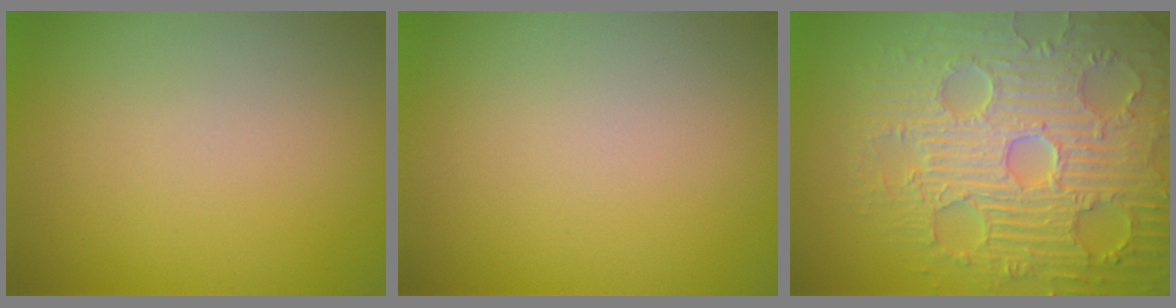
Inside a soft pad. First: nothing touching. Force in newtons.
{"total": 0.0}
{"total": 9.3, "press": 6.8, "slide": 6.3}